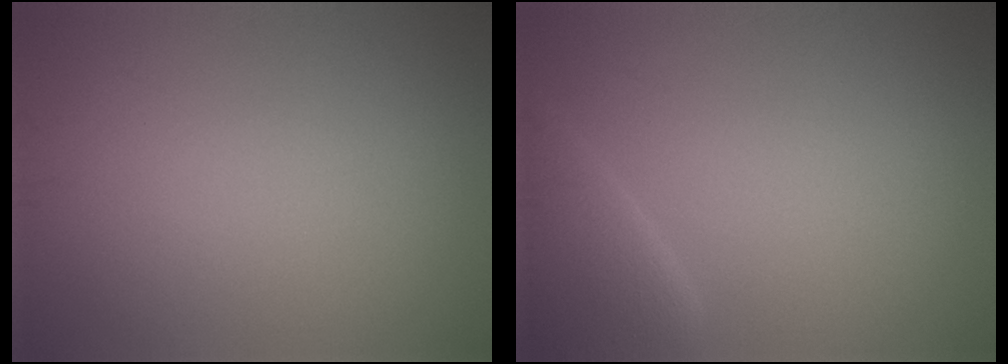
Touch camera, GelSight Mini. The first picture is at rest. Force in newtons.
{"total": 3.3, "press": 3.3, "slide": 0.3}